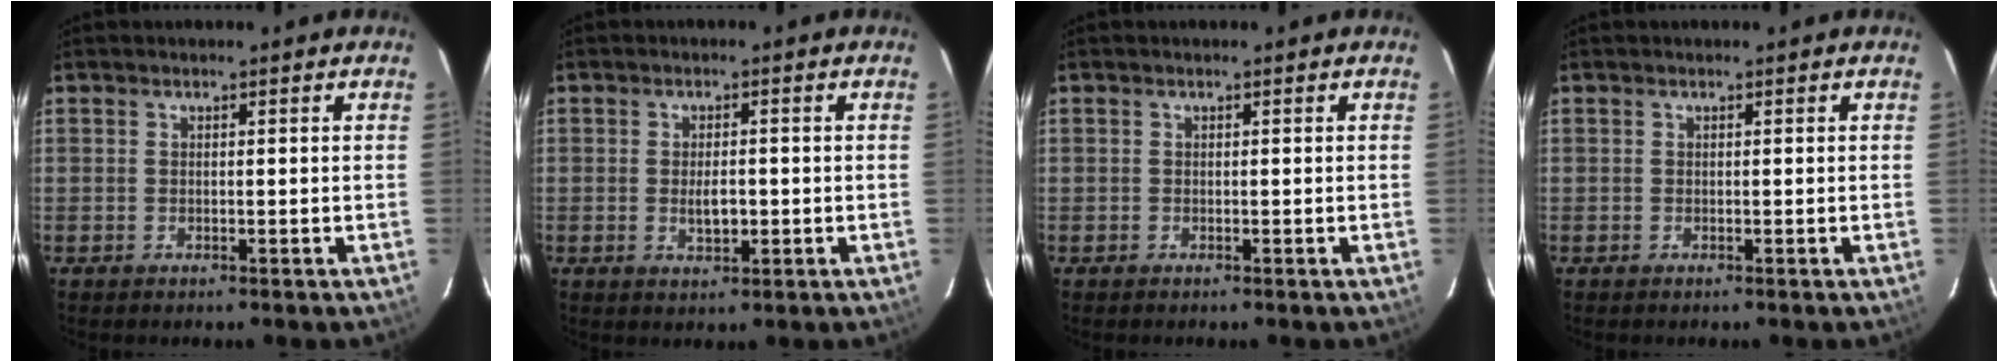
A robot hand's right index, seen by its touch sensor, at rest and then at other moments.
{"total": 3.4, "force": [-0.5, 1.7, 2.9], "torque": [-0.053, -0.005, -0.005]}
{"total": 0.0}
{"total": 0.0}